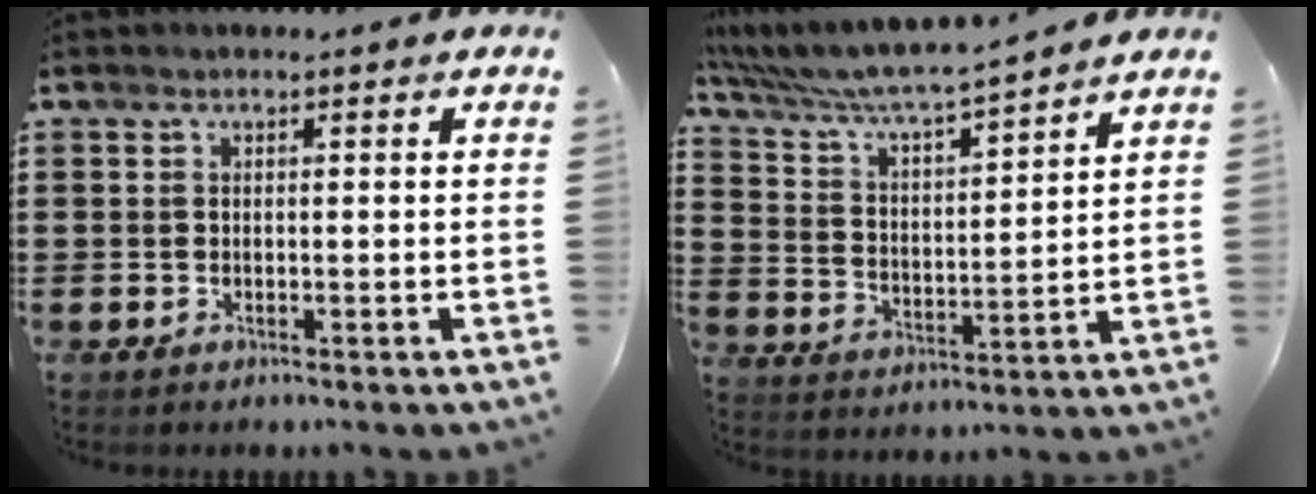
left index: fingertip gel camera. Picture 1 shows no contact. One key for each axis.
{"total": 5.6, "fx": 5.3, "fy": -0.3, "fz": 1.9, "tx": -0.061, "ty": -0.038, "tz": 0.085}